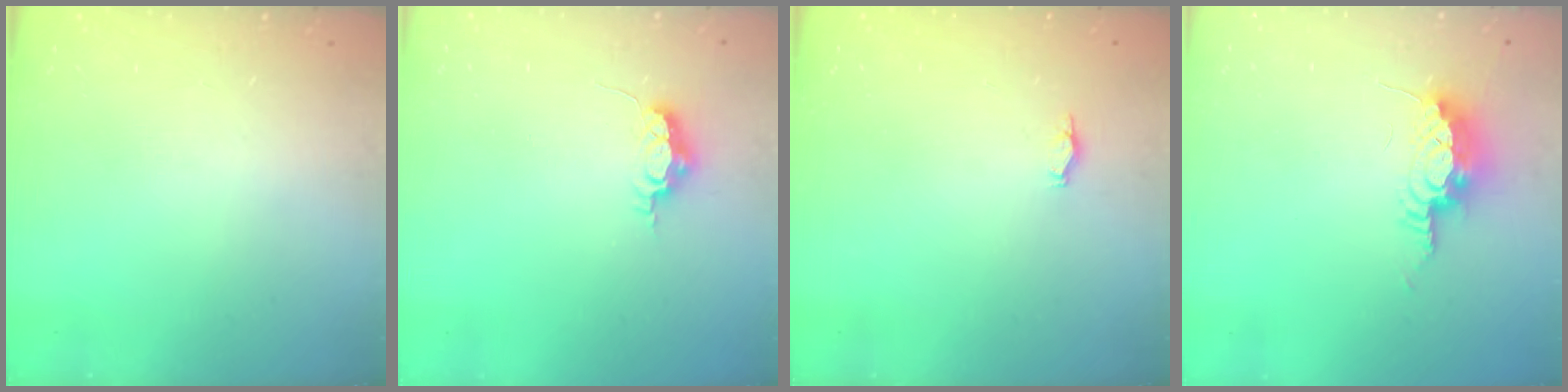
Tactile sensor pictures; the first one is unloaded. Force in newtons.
{"total": 5.8, "press": 5.7, "slide": 0.5}
{"total": 2.2, "press": 1.9, "slide": 1.2}
{"total": 10.0, "press": 9.6, "slide": 3.1}